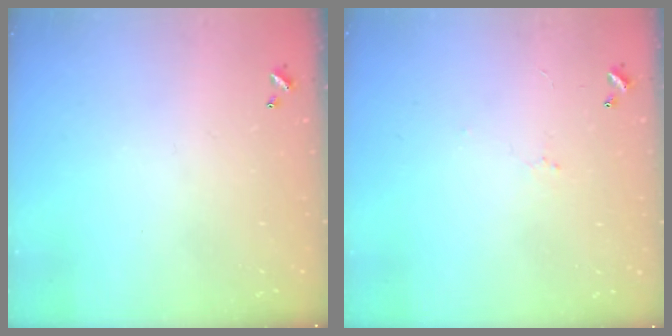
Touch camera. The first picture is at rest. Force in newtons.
{"total": 1.9, "press": 1.8, "slide": 0.6}